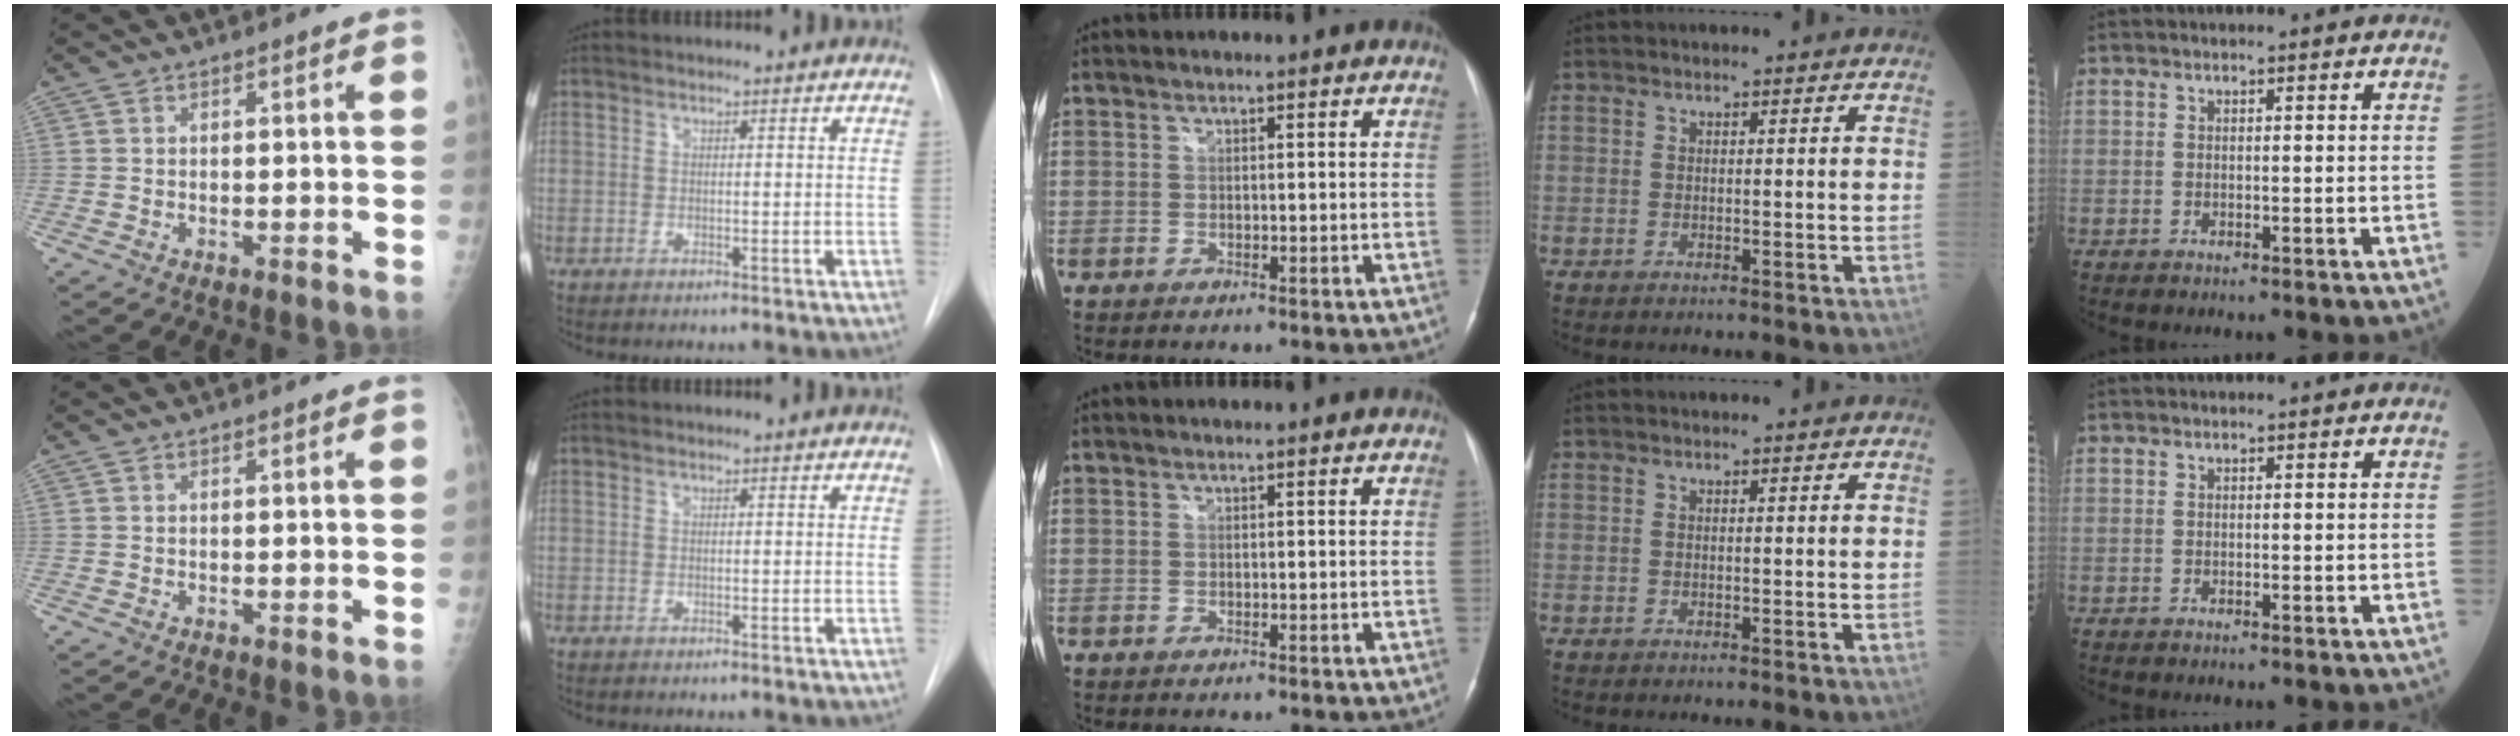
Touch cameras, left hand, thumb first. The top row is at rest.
{}